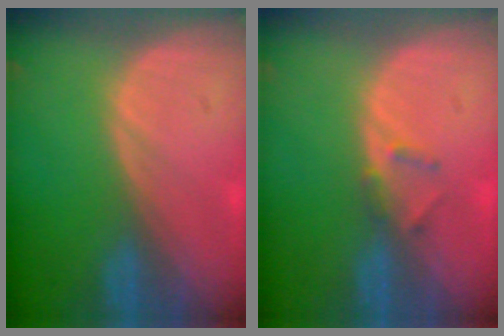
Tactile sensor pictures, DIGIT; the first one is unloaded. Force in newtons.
{"total": 1.8, "press": 1.5, "slide": 0.9}